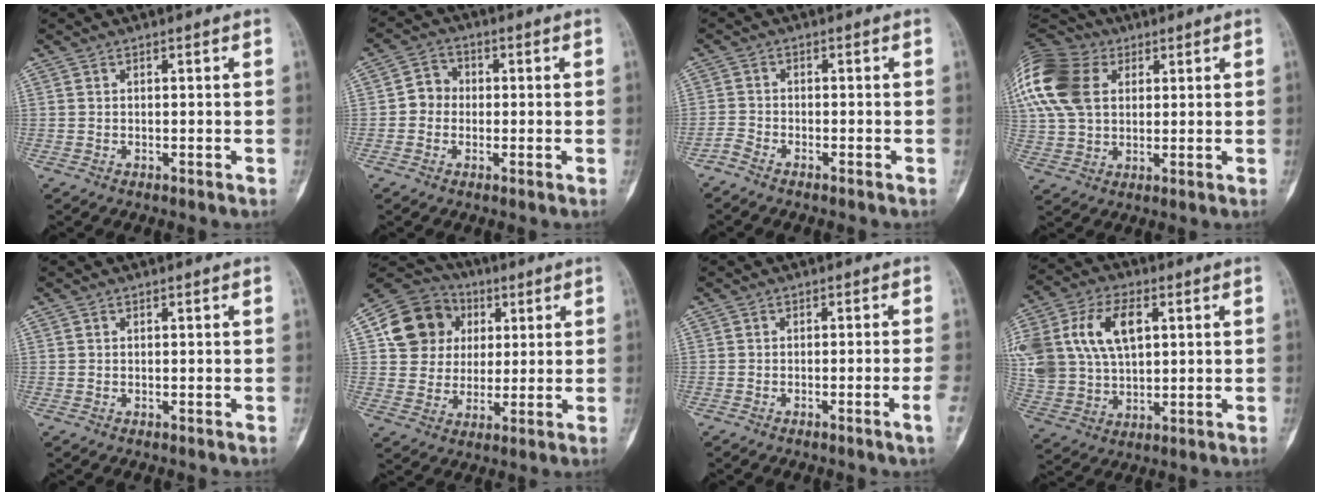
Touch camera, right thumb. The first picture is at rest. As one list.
[{"total": 4.3, "force": [-0.5, 3.9, 1.7], "torque": [-0.001, 0.013, -0.020]}, {"total": 2.1, "force": [-2.0, 0.2, 0.8], "torque": [-0.019, 0.007, -0.045]}, {"total": 21.0, "force": [6.6, 14.9, 13.2], "torque": [-0.297, 0.031, 0.123]}, {"total": 0.0}, {"total": 13.8, "force": [3.9, 12.3, 5.1], "torque": [-0.062, 0.009, 0.067]}, {"total": 2.6, "force": [-1.2, -0.8, 2.1], "torque": [-0.043, 0.005, -0.020]}, {"total": 21.1, "force": [6.0, 13.8, 14.8], "torque": [-0.331, 0.018, 0.119]}]